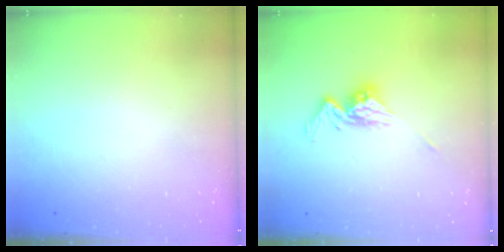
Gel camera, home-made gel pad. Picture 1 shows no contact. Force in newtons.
{"total": 10.6, "press": 10.6, "slide": 1.0}